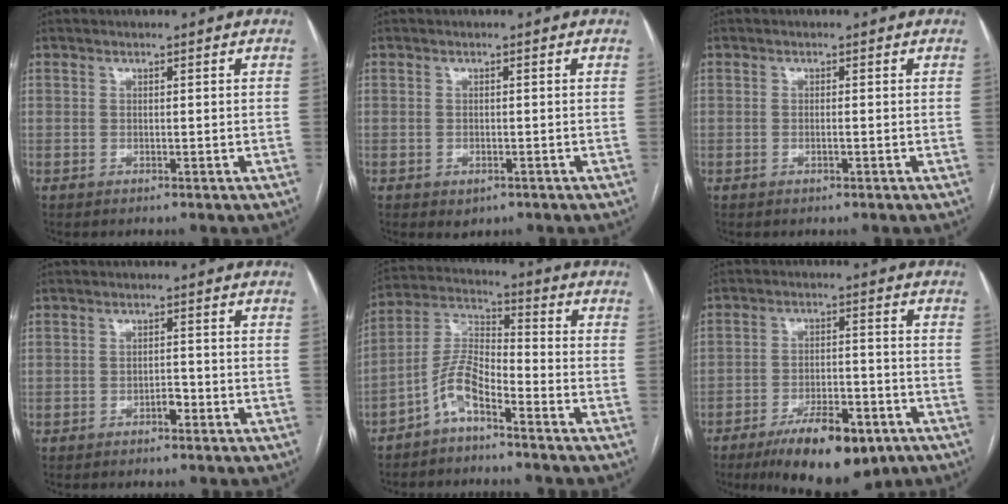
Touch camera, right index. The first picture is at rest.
{"total": 1.7, "force": [-0.8, 1.1, 0.9], "torque": [-0.010, 0.001, -0.001]}
{"total": 0.7, "force": [-0.2, 0.0, 0.7], "torque": [-0.015, -0.001, -0.003]}
{"total": 1.6, "force": [-1.0, 0.7, 1.1], "torque": [-0.013, 0.004, -0.018]}
{"total": 7.3, "force": [-4.7, 1.9, 5.3], "torque": [-0.124, 0.012, -0.098]}
{"total": 12.9, "force": [-8.2, 4.4, 9.0], "torque": [-0.139, -0.004, -0.124]}